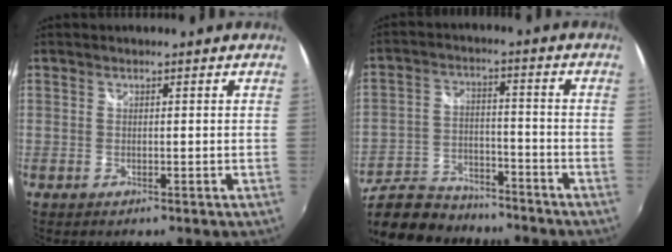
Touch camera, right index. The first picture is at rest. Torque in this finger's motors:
{"motor_torque": [-0.01, -0.45, 0.09, 0.06]}